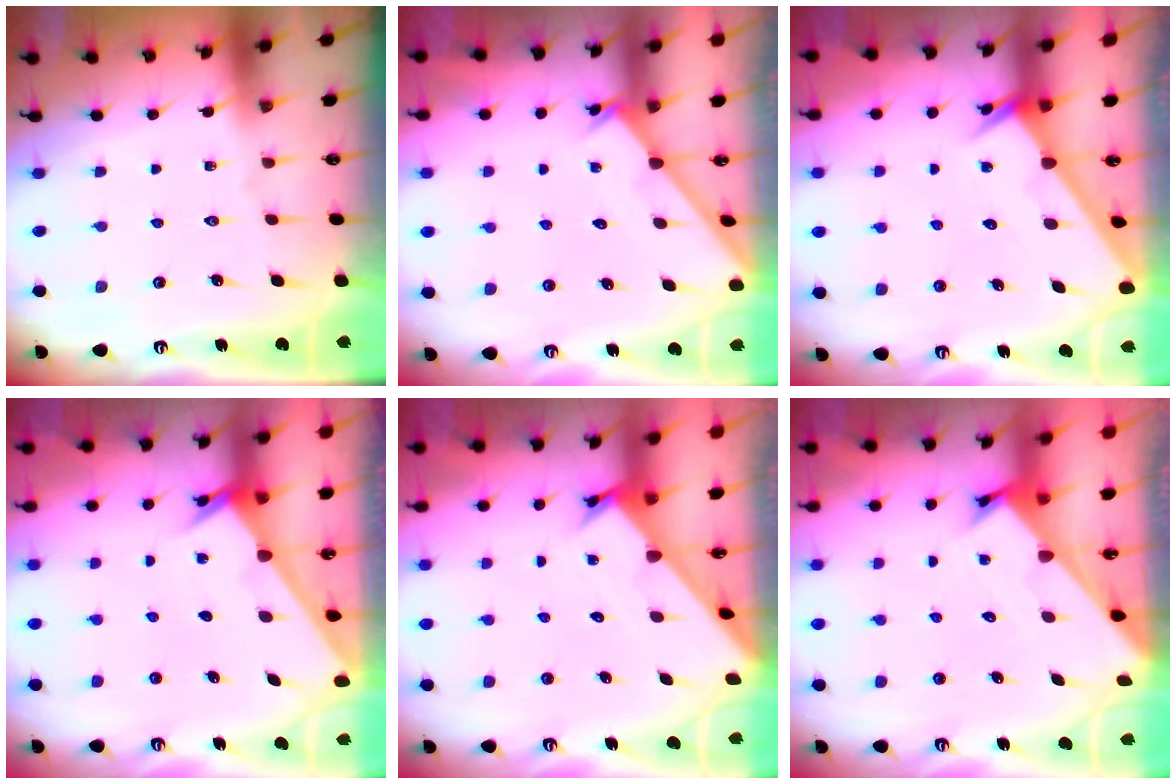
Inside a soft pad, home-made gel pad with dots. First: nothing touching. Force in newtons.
{"total": 2.3, "press": 2.3, "slide": 0.2}
{"total": 2.6, "press": 2.6, "slide": 0.0}
{"total": 2.4, "press": 2.4, "slide": 0.2}
{"total": 2.2, "press": 2.2, "slide": 0.2}
{"total": 2.5, "press": 2.5, "slide": 0.3}